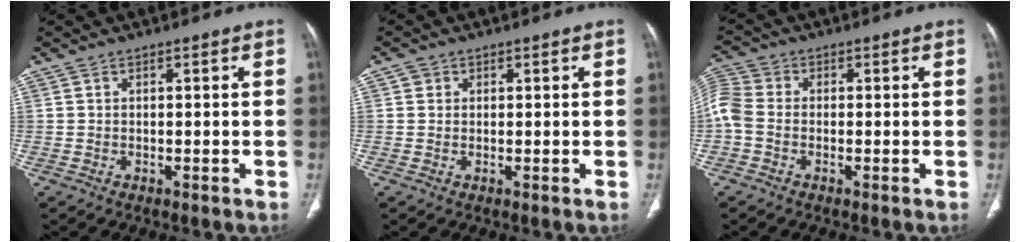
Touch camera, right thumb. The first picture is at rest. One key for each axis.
{"total": 1.4, "fx": 0.5, "fy": 1.3, "fz": 0.2, "tx": 0.006, "ty": 0.000, "tz": 0.004}
{"total": 6.8, "fx": -1.1, "fy": 4.9, "fz": 4.6, "tx": -0.118, "ty": 0.018, "tz": -0.032}